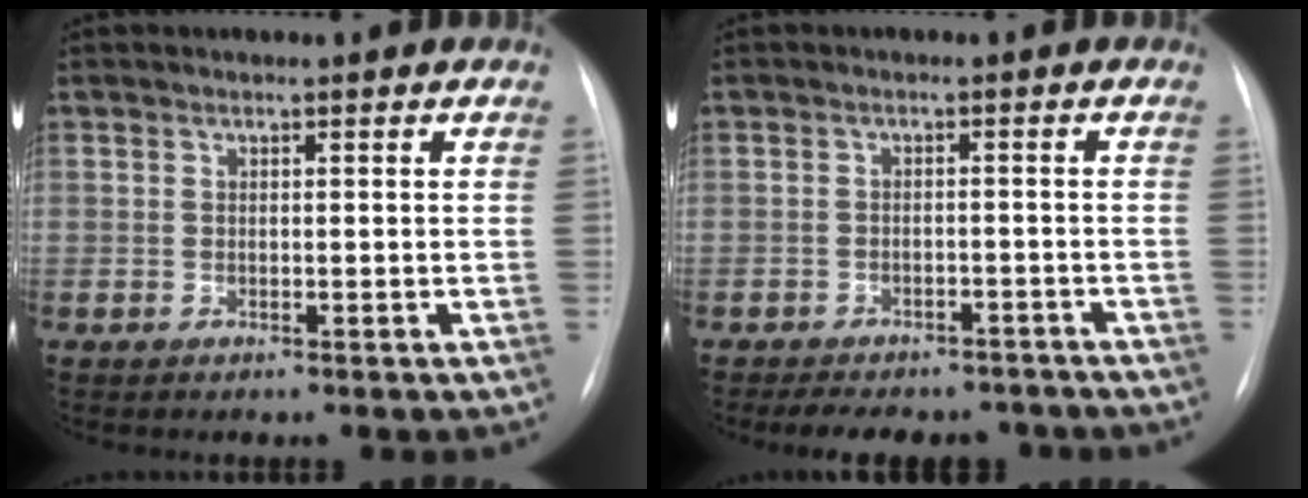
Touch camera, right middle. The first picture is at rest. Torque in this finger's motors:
{"motor_torque": [0.13, -0.12, 0.08, 0.03]}